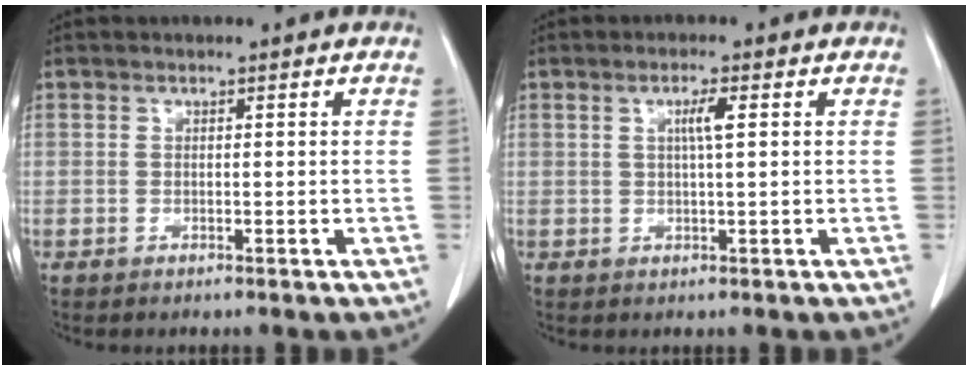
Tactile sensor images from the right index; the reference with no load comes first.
{"total": 2.5, "force": [0.7, -0.1, 2.4], "torque": [-0.045, 0.000, 0.011]}